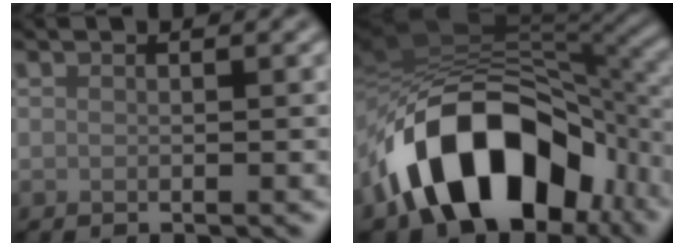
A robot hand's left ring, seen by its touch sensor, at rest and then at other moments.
{"total": 14.6, "force": [-6.8, 8.8, 9.4], "torque": [-0.142, 0.011, -0.119]}